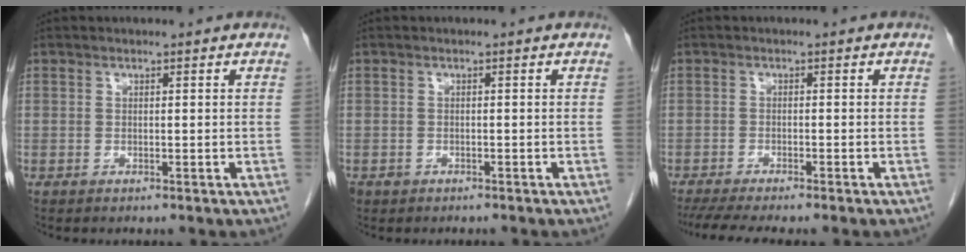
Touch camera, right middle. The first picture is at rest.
{"total": 1.0, "force": [-0.7, 0.7, 0.1], "torque": [-0.009, 0.002, -0.010]}
{"total": 7.7, "force": [-6.4, 0.2, 4.2], "torque": [-0.055, -0.014, -0.101]}